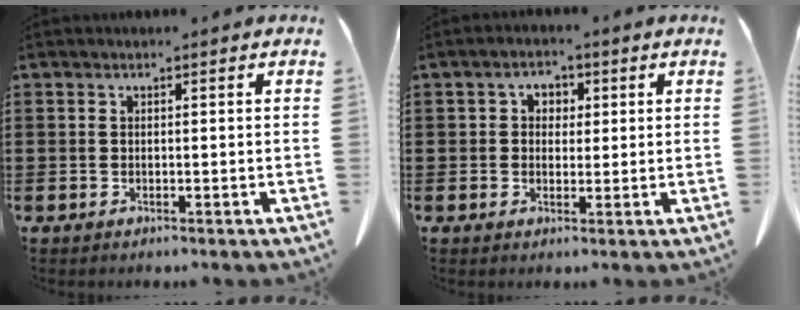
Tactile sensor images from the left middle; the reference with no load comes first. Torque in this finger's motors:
{"motor_torque": [0.46, 0.53, 0.06, 0.04]}